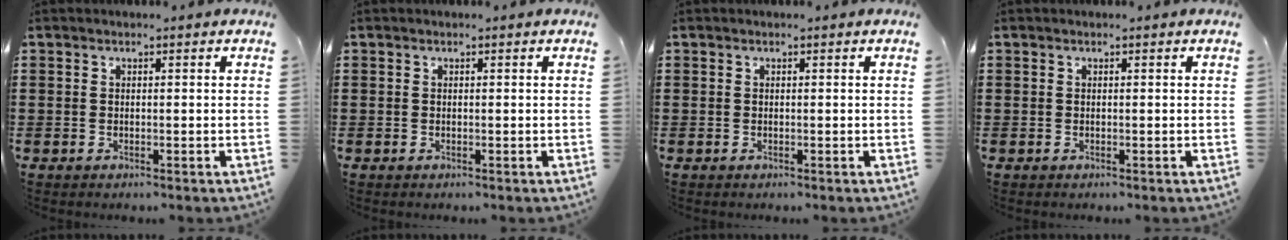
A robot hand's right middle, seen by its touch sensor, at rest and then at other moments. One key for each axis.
{"total": 0.0}
{"total": 0.0}
{"total": 0.0}